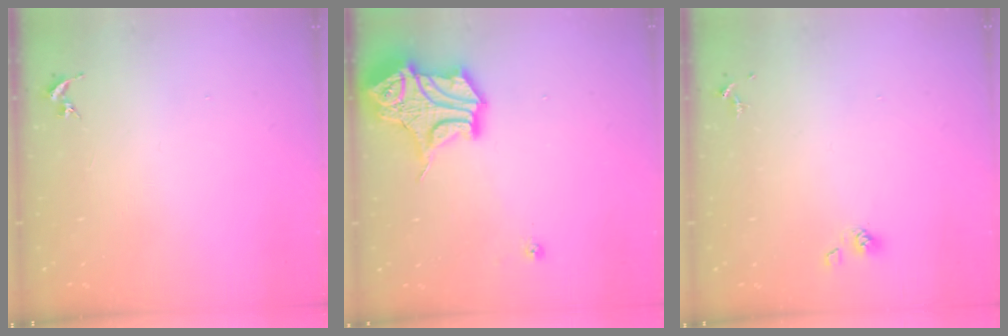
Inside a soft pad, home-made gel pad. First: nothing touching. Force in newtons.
{"total": 17.8, "press": 17.7, "slide": 2.0}
{"total": 4.4, "press": 3.7, "slide": 2.4}